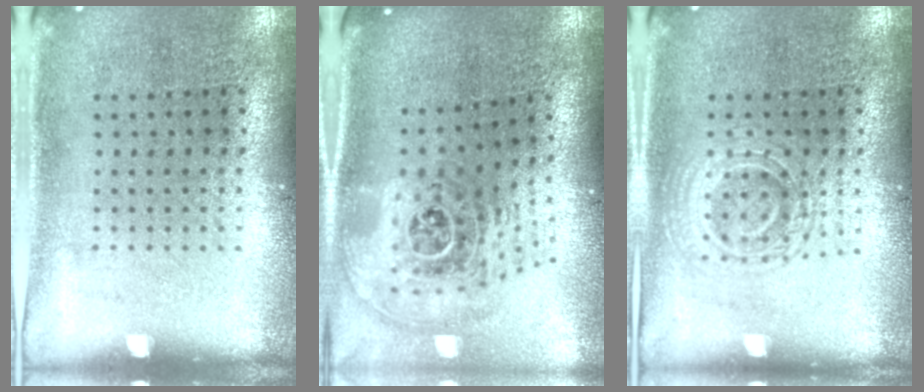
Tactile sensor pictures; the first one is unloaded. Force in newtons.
{"total": 2.4, "press": 1.6, "slide": 1.7}
{"total": 1.4, "press": 1.4, "slide": 0.3}